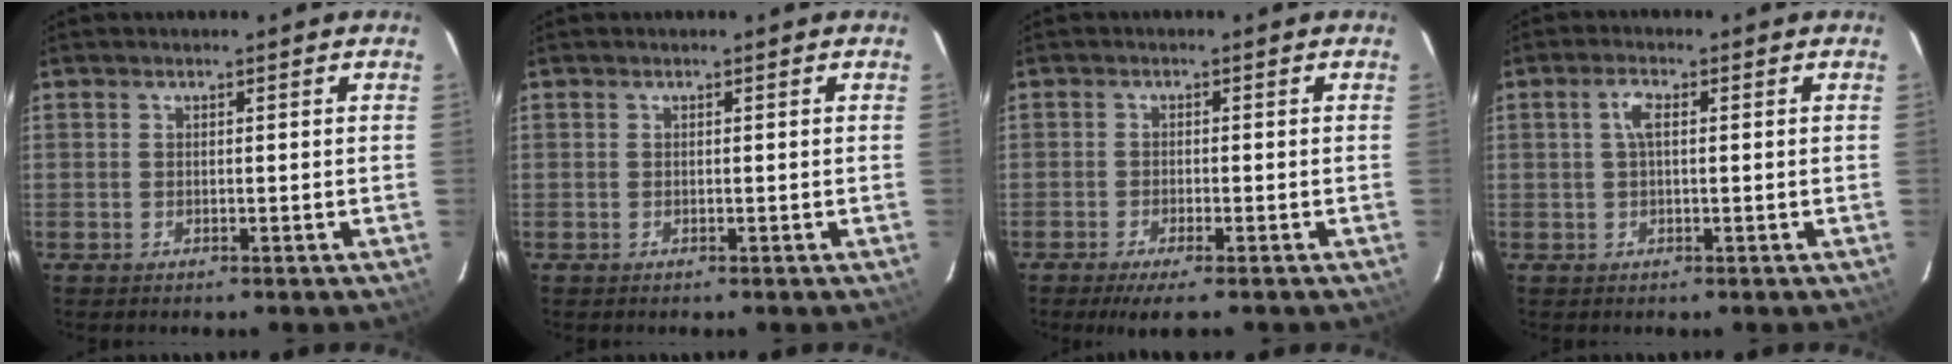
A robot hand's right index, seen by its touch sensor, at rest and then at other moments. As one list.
[{"total": 0.0}, {"total": 4.5, "force": [-3.4, 0.3, 3.0], "torque": [-0.067, -0.015, -0.058]}, {"total": 2.7, "force": [0.4, 1.0, 2.4], "torque": [-0.052, 0.008, 0.008]}]